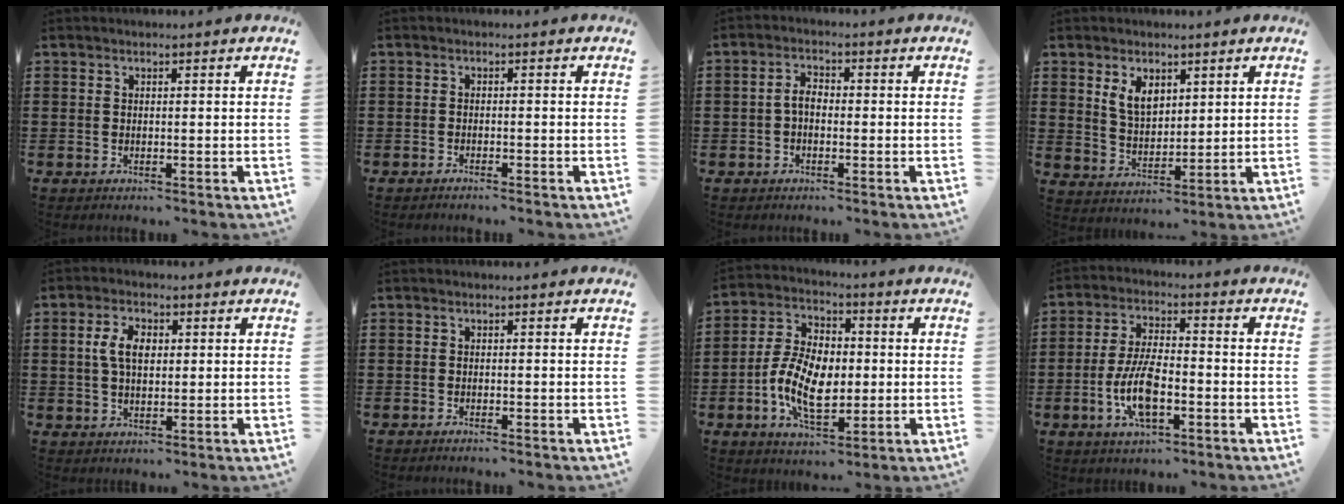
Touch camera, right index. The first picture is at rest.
{"total": 1.2, "force": [-1.1, -0.2, 0.0], "torque": [-0.001, 0.000, -0.023]}
{"total": 2.9, "force": [-0.7, 1.6, 2.3], "torque": [-0.053, 0.003, -0.016]}
{"total": 5.1, "force": [2.5, 3.0, 3.1], "torque": [-0.072, 0.009, 0.046]}
{"total": 5.0, "force": [0.8, 2.8, 4.0], "torque": [-0.093, 0.011, 0.009]}
{"total": 0.8, "force": [-0.8, -0.2, 0.0], "torque": [-0.002, -0.002, -0.016]}
{"total": 9.8, "force": [-1.5, 5.9, 7.6], "torque": [-0.175, 0.006, -0.030]}
{"total": 8.9, "force": [-2.6, 3.4, 7.7], "torque": [-0.174, -0.008, -0.052]}